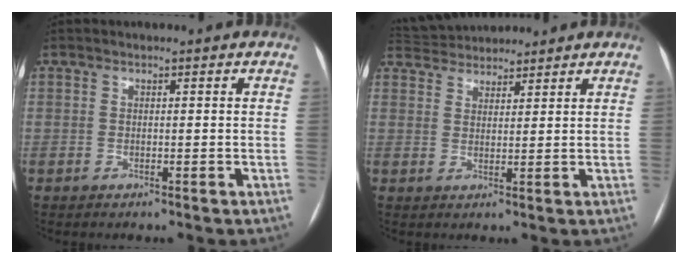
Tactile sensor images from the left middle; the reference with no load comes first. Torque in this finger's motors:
{"motor_torque": [-0.11, -0.52, -0.07, -0.01]}